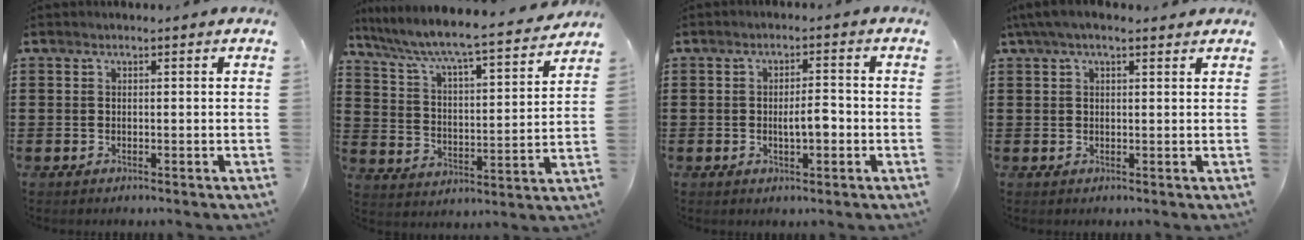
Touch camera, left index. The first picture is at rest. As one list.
[{"total": 5.5, "force": [5.0, -0.2, 2.2], "torque": [-0.068, -0.046, 0.074]}, {"total": 3.8, "force": [-0.7, 1.3, 3.5], "torque": [-0.055, 0.002, -0.017]}, {"total": 3.2, "force": [1.9, 1.1, 2.3], "torque": [-0.049, 0.007, 0.035]}]